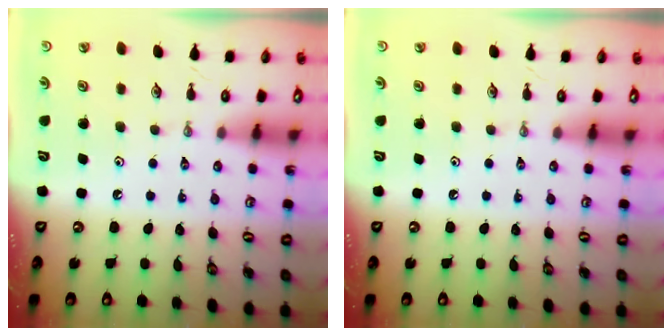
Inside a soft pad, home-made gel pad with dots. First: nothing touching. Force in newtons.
{"total": 0.0}